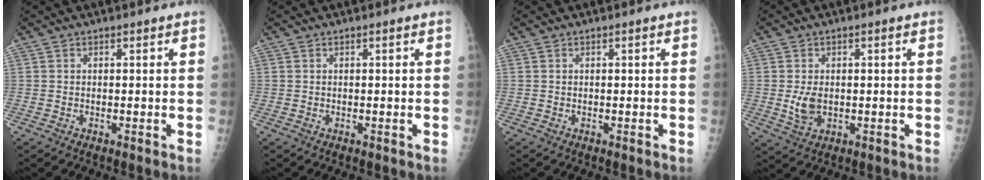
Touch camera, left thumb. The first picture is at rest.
{"total": 0.0}
{"total": 0.0}
{"total": 4.4, "force": [-0.2, 2.8, 3.3], "torque": [-0.059, -0.003, 0.003]}